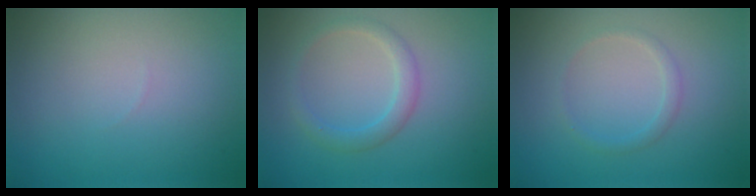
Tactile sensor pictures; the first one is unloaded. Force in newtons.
{"total": 2.0, "press": 2.0, "slide": 0.2}
{"total": 1.1, "press": 1.1, "slide": 0.0}